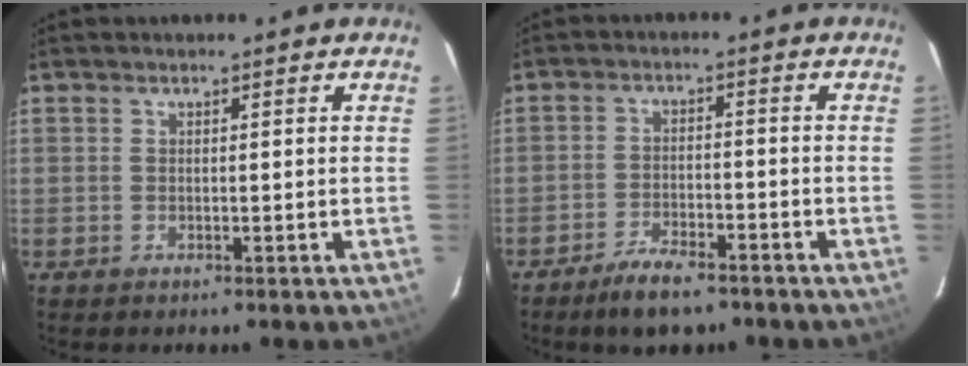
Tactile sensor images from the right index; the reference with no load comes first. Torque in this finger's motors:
{"motor_torque": [0.62, -0.59, 0.29, 0.04]}